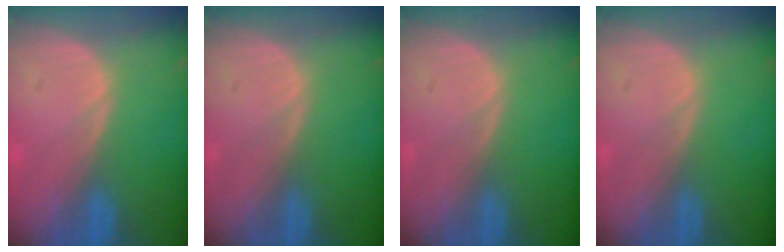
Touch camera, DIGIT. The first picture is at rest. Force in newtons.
{"total": 0.0}
{"total": 0.0}
{"total": 0.0}